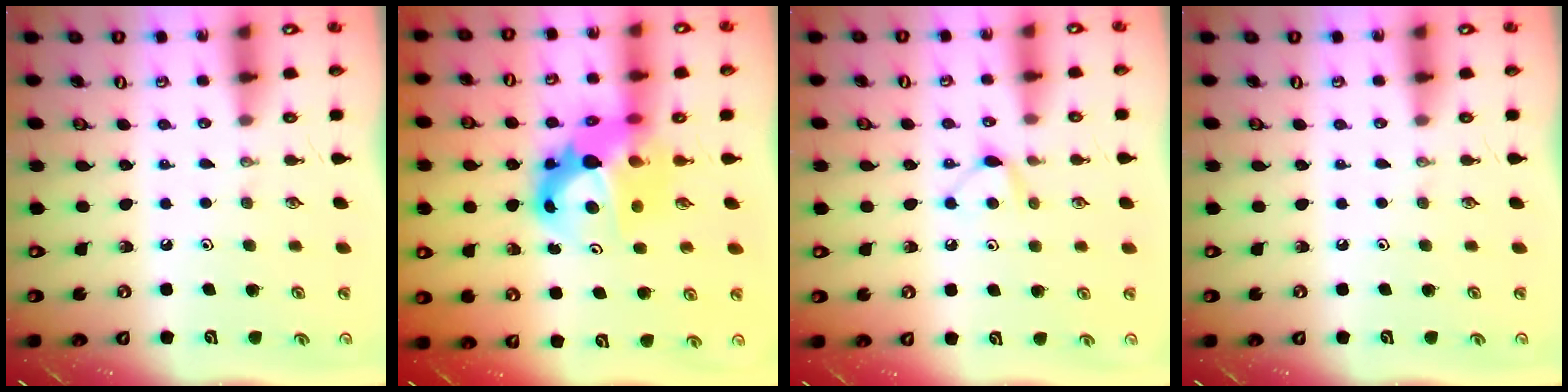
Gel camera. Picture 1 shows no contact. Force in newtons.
{"total": 11.3, "press": 11.2, "slide": 1.0}
{"total": 6.5, "press": 6.4, "slide": 0.9}
{"total": 0.0}